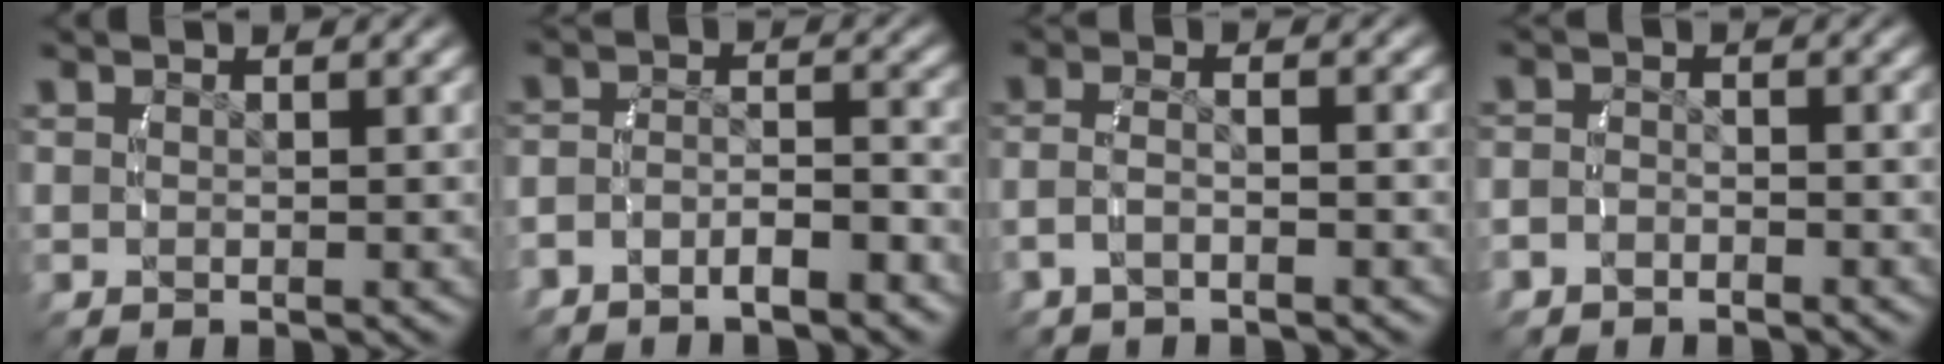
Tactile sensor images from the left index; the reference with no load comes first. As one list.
[{"total": 4.0, "force": [-3.2, 1.7, 1.6], "torque": [-0.026, -0.003, -0.056]}, {"total": 2.5, "force": [-1.4, 0.9, 1.9], "torque": [-0.048, -0.003, -0.023]}, {"total": 2.5, "force": [-2.0, 1.5, 0.3], "torque": [-0.018, -0.009, -0.032]}]